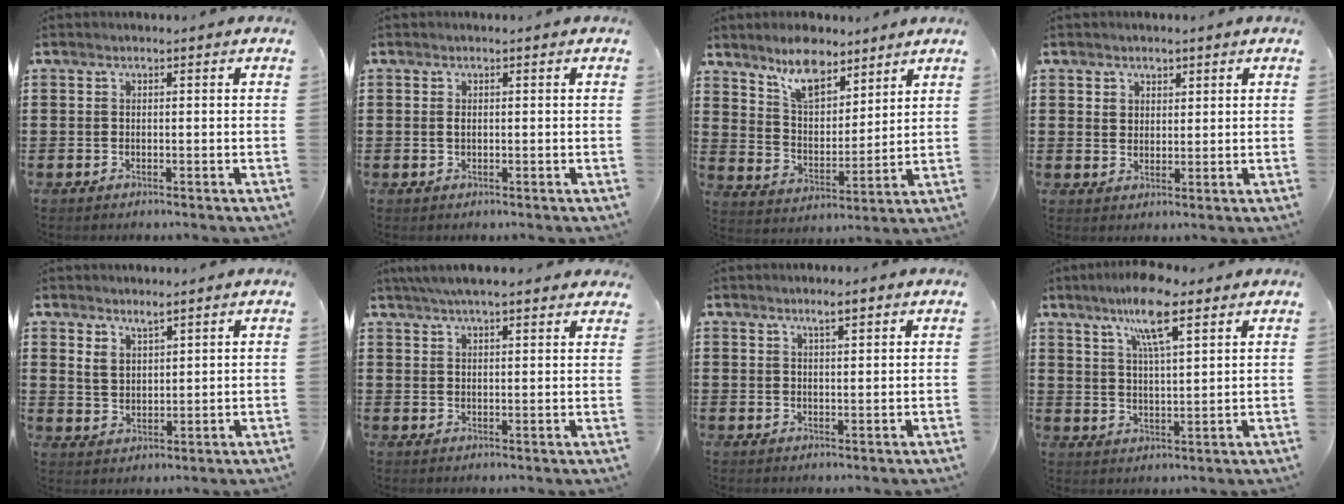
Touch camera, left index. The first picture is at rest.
{"total": 0.8, "force": [0.0, 0.4, 0.7], "torque": [-0.016, 0.002, 0.000]}
{"total": 8.4, "force": [7.1, 2.9, 3.5], "torque": [-0.079, -0.018, 0.130]}
{"total": 2.6, "force": [1.7, 1.9, 0.1], "torque": [-0.001, 0.005, 0.030]}
{"total": 3.4, "force": [2.8, 1.5, 1.3], "torque": [-0.032, 0.001, 0.052]}
{"total": 5.1, "force": [4.4, 0.6, 2.4], "torque": [-0.057, -0.001, 0.082]}
{"total": 2.6, "force": [1.8, 0.3, 1.8], "torque": [-0.038, 0.003, 0.031]}
{"total": 9.6, "force": [6.3, 1.7, 7.1], "torque": [-0.136, -0.004, 0.106]}